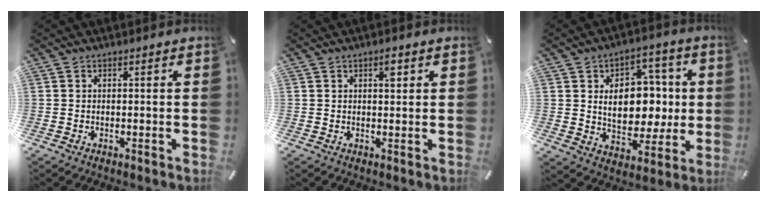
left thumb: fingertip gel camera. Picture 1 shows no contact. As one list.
[{"total": 2.5, "force": [1.1, 1.1, 2.0], "torque": [-0.027, -0.002, 0.014]}, {"total": 13.7, "force": [1.3, 10.2, 8.9], "torque": [-0.133, 0.002, 0.029]}]